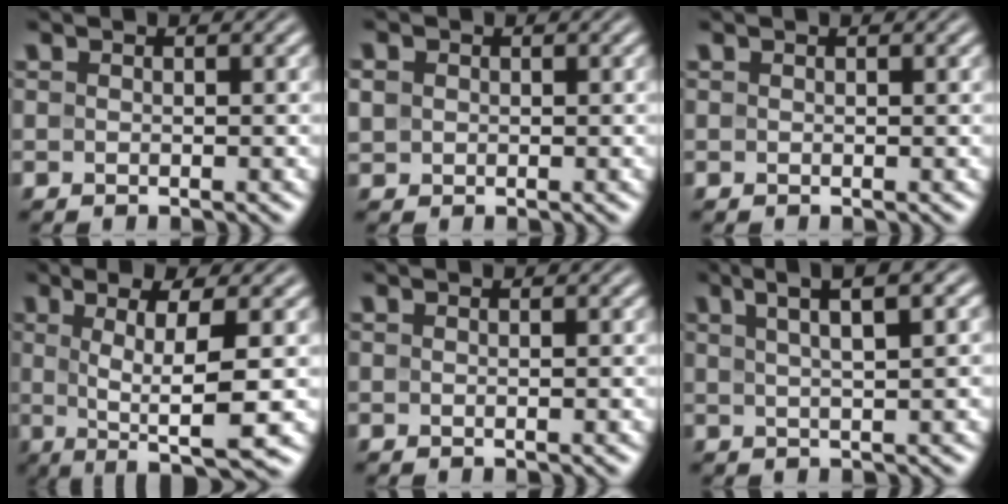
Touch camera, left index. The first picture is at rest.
{"total": 1.4, "force": [0.3, 1.3, 0.5], "torque": [-0.013, 0.003, 0.004]}
{"total": 0.0}
{"total": 7.5, "force": [-0.4, 1.8, 7.3], "torque": [-0.118, -0.001, -0.004]}
{"total": 0.6, "force": [0.0, 0.2, 0.5], "torque": [-0.005, 0.005, -0.001]}
{"total": 4.8, "force": [2.5, 1.0, 4.0], "torque": [-0.052, 0.015, 0.035]}